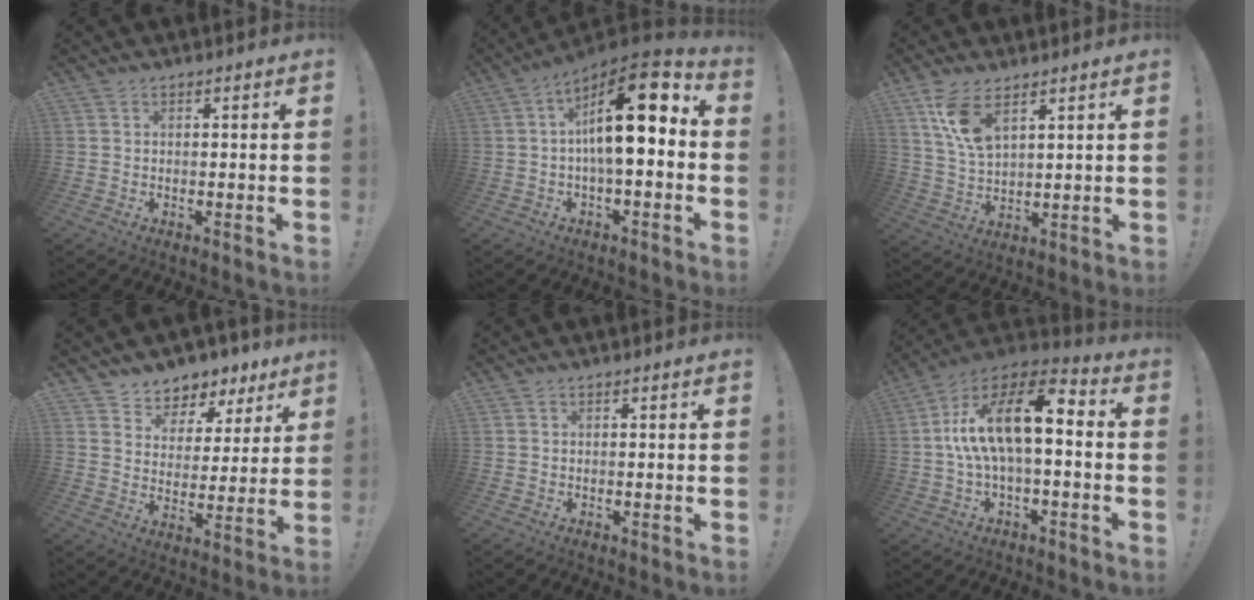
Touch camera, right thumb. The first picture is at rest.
{"total": 17.2, "force": [2.5, 5.7, 16.0], "torque": [-0.251, -0.011, 0.035]}
{"total": 10.0, "force": [5.9, 4.4, 6.8], "torque": [-0.133, -0.020, 0.110]}
{"total": 6.5, "force": [4.7, 4.4, 0.9], "torque": [-0.016, -0.047, 0.091]}
{"total": 0.0}
{"total": 17.0, "force": [1.8, 6.9, 15.4], "torque": [-0.283, -0.001, 0.030]}